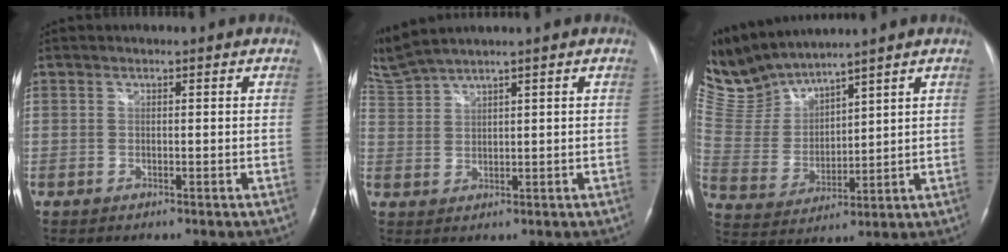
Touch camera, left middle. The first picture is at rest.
{"total": 5.8, "force": [5.2, -0.9, 2.5], "torque": [-0.078, 0.019, 0.115]}
{"total": 9.7, "force": [9.6, 0.2, 1.3], "torque": [-0.063, 0.011, 0.220]}